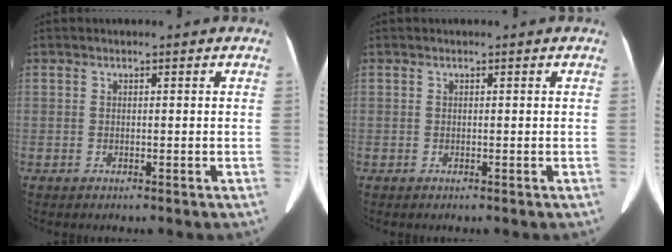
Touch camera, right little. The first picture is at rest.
{"total": 0.0}